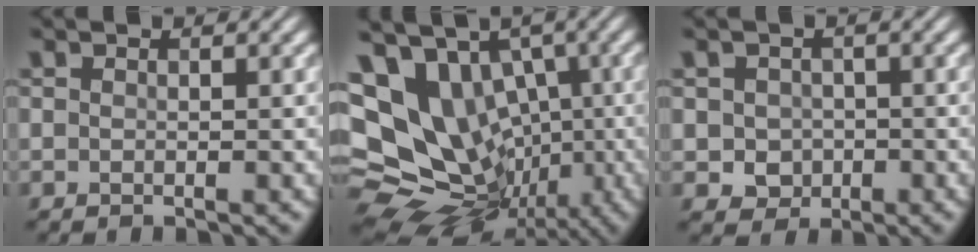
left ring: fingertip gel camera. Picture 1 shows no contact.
{"total": 18.2, "force": [0.9, 14.4, 11.1], "torque": [-0.201, 0.025, 0.018]}
{"total": 2.4, "force": [-0.4, 2.2, 1.0], "torque": [-0.014, -0.004, -0.007]}